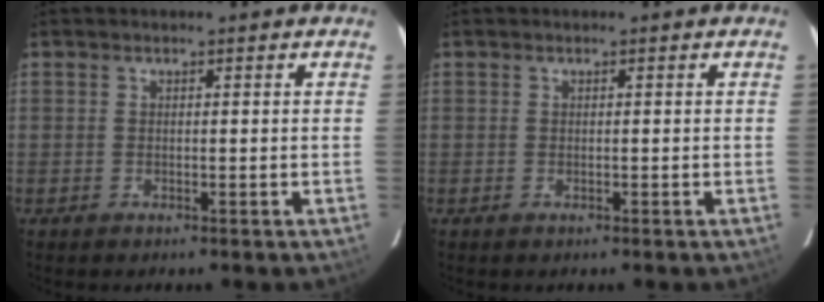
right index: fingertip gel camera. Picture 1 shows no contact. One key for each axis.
{"total": 0.0}